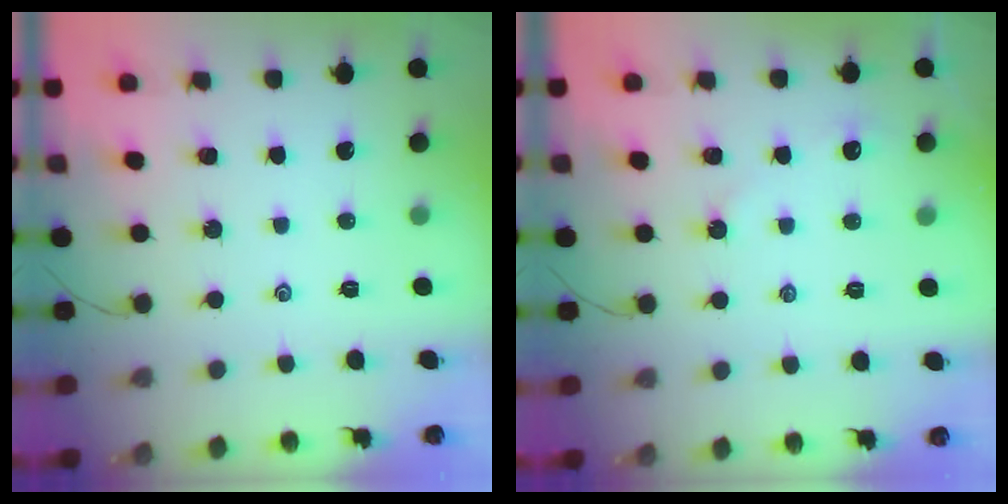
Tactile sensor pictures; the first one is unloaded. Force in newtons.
{"total": 2.3, "press": 2.3, "slide": 0.3}